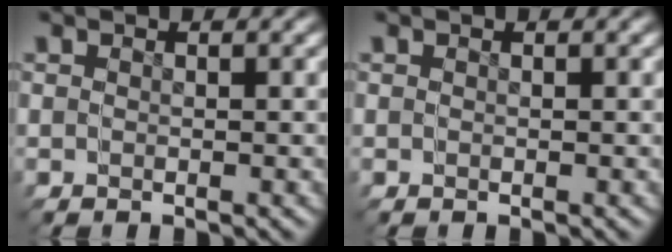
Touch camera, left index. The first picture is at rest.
{"total": 0.0}